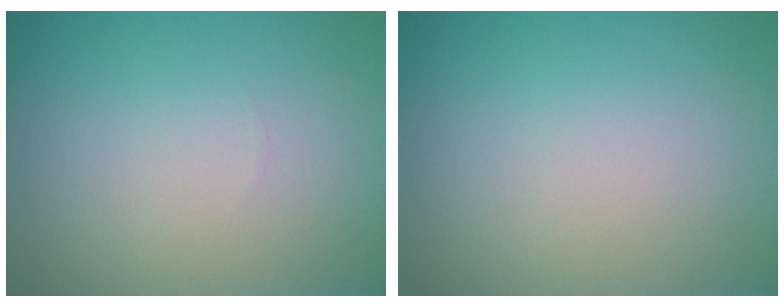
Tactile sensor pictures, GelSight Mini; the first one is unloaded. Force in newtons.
{"total": 0.0}